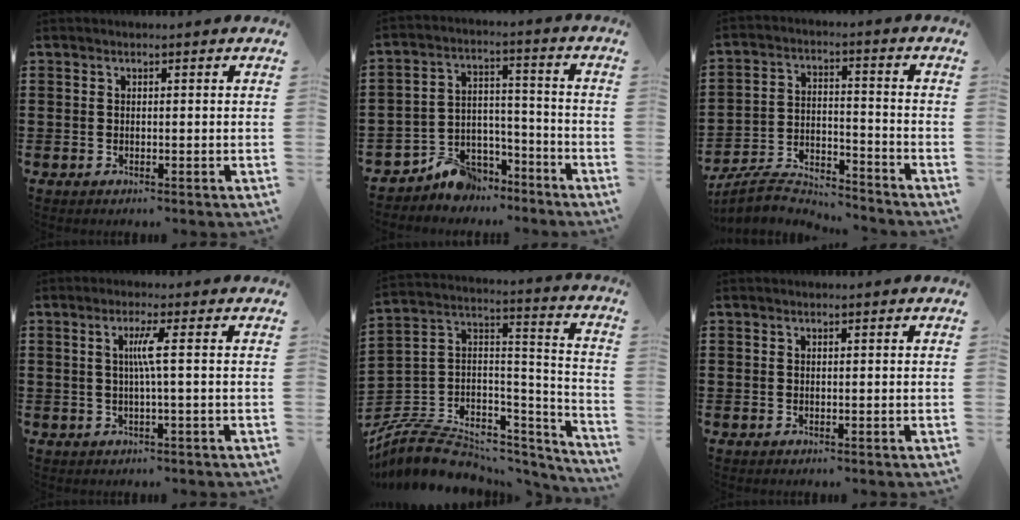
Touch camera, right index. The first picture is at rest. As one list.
[{"total": 7.5, "force": [-6.5, 3.4, 1.3], "torque": [-0.024, 0.035, -0.124]}, {"total": 6.0, "force": [-5.7, 1.0, 1.4], "torque": [-0.042, 0.001, -0.116]}, {"total": 3.4, "force": [0.3, -0.5, 3.3], "torque": [-0.065, -0.005, 0.000]}, {"total": 8.2, "force": [-6.1, 4.5, 3.2], "torque": [-0.071, 0.012, -0.115]}, {"total": 0.0}]